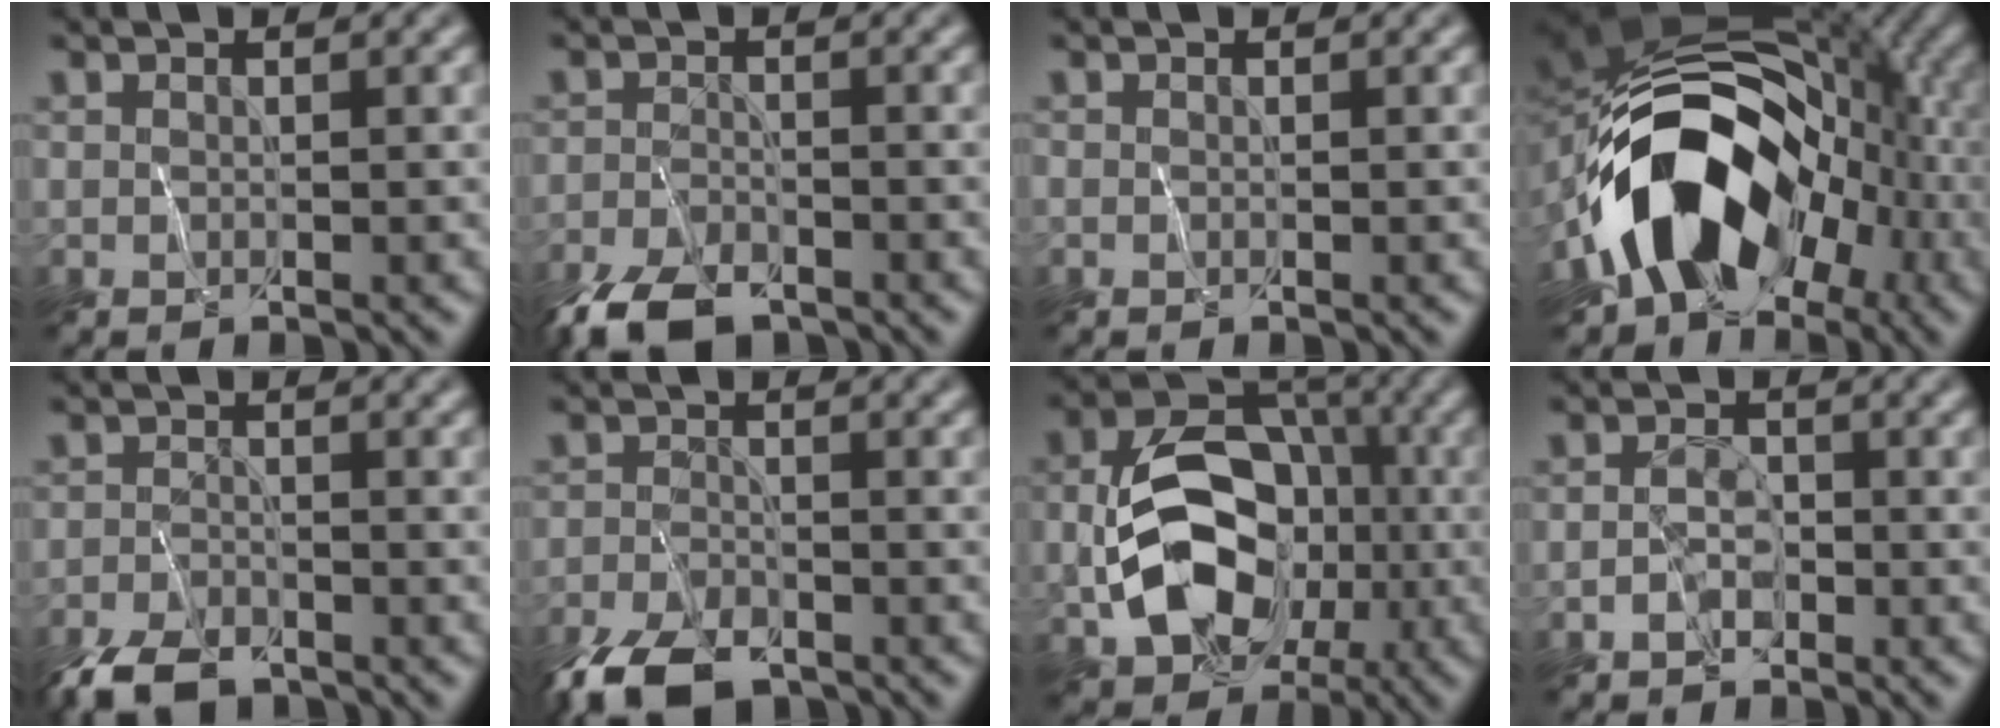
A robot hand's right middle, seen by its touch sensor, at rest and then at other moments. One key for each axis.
{"total": 5.7, "fx": -5.1, "fy": 1.7, "fz": 1.8, "tx": -0.042, "ty": -0.023, "tz": -0.097}
{"total": 0.0}
{"total": 11.1, "fx": -5.9, "fy": 7.5, "fz": 5.8, "tx": -0.077, "ty": 0.002, "tz": -0.112}
{"total": 4.7, "fx": -4.4, "fy": 1.3, "fz": 1.0, "tx": -0.022, "ty": -0.016, "tz": -0.084}
{"total": 6.3, "fx": -5.5, "fy": 2.1, "fz": 2.3, "tx": -0.054, "ty": -0.027, "tz": -0.104}
{"total": 8.9, "fx": -2.8, "fy": 6.3, "fz": 5.6, "tx": -0.096, "ty": 0.001, "tz": -0.045}
{"total": 1.8, "fx": -1.7, "fy": 0.5, "fz": 0.0, "tx": 0.002, "ty": -0.002, "tz": -0.032}